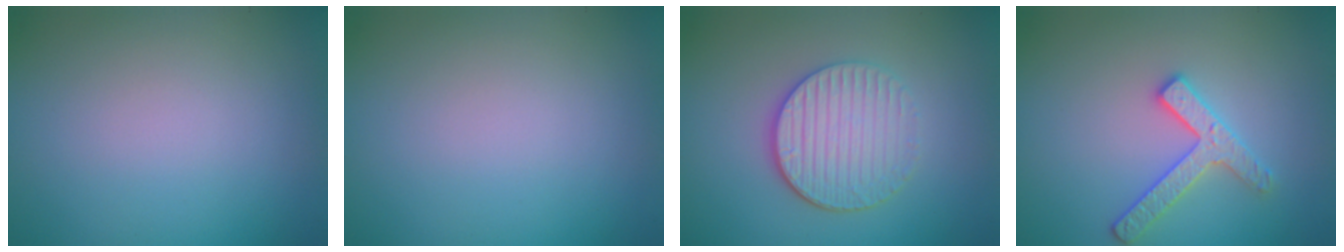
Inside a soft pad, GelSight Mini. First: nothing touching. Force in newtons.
{"total": 0.0}
{"total": 4.3, "press": 3.5, "slide": 2.5}
{"total": 2.6, "press": 2.6, "slide": 0.4}